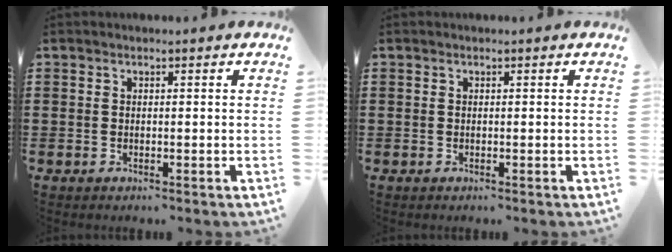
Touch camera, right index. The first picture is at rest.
{"total": 0.0}